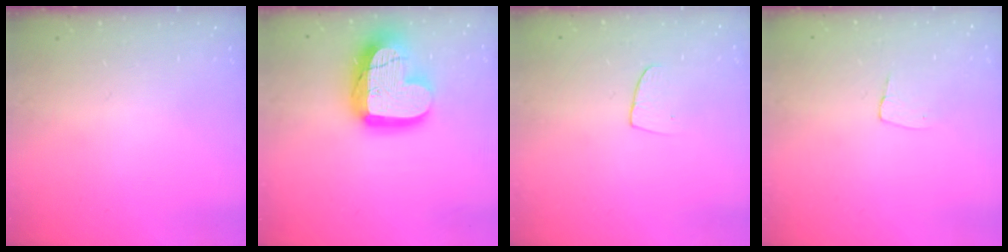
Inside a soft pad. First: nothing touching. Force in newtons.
{"total": 19.8, "press": 19.8, "slide": 1.5}
{"total": 5.5, "press": 5.5, "slide": 0.4}
{"total": 4.1, "press": 4.1, "slide": 0.3}